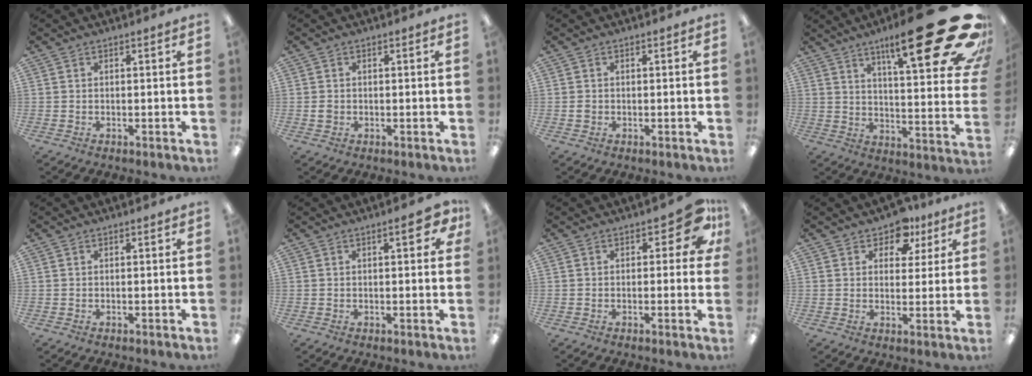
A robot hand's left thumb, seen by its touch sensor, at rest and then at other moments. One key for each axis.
{"total": 1.5, "fx": 0.1, "fy": 1.4, "fz": 0.5, "tx": -0.011, "ty": 0.006, "tz": 0.000}
{"total": 1.1, "fx": 0.0, "fy": 1.0, "fz": 0.4, "tx": -0.007, "ty": 0.006, "tz": -0.002}
{"total": 28.0, "fx": 16.3, "fy": 6.7, "fz": 21.8, "tx": -0.303, "ty": -0.115, "tz": 0.259}
{"total": 0.0}
{"total": 5.1, "fx": 2.3, "fy": 1.9, "fz": 4.2, "tx": -0.053, "ty": -0.006, "tz": 0.032}
{"total": 7.5, "fx": 3.2, "fy": 3.5, "fz": 5.8, "tx": -0.071, "ty": -0.006, "tz": 0.053}
{"total": 8.1, "fx": 5.5, "fy": 5.0, "fz": 3.2, "tx": -0.038, "ty": -0.027, "tz": 0.095}